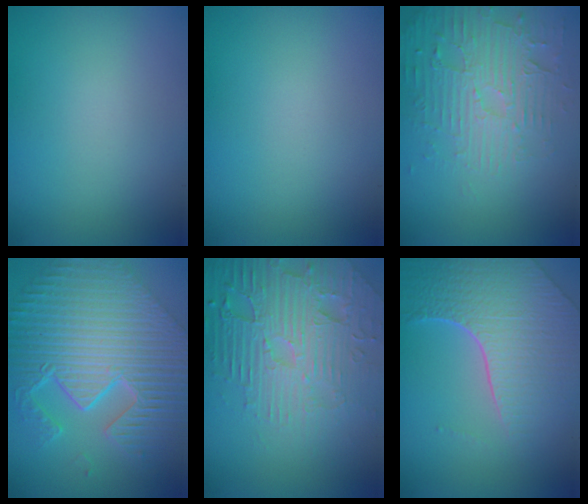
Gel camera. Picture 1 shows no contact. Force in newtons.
{"total": 0.0}
{"total": 4.3, "press": 3.7, "slide": 2.1}
{"total": 12.4, "press": 8.0, "slide": 9.5}
{"total": 7.2, "press": 5.4, "slide": 4.7}
{"total": 8.0, "press": 5.7, "slide": 5.7}